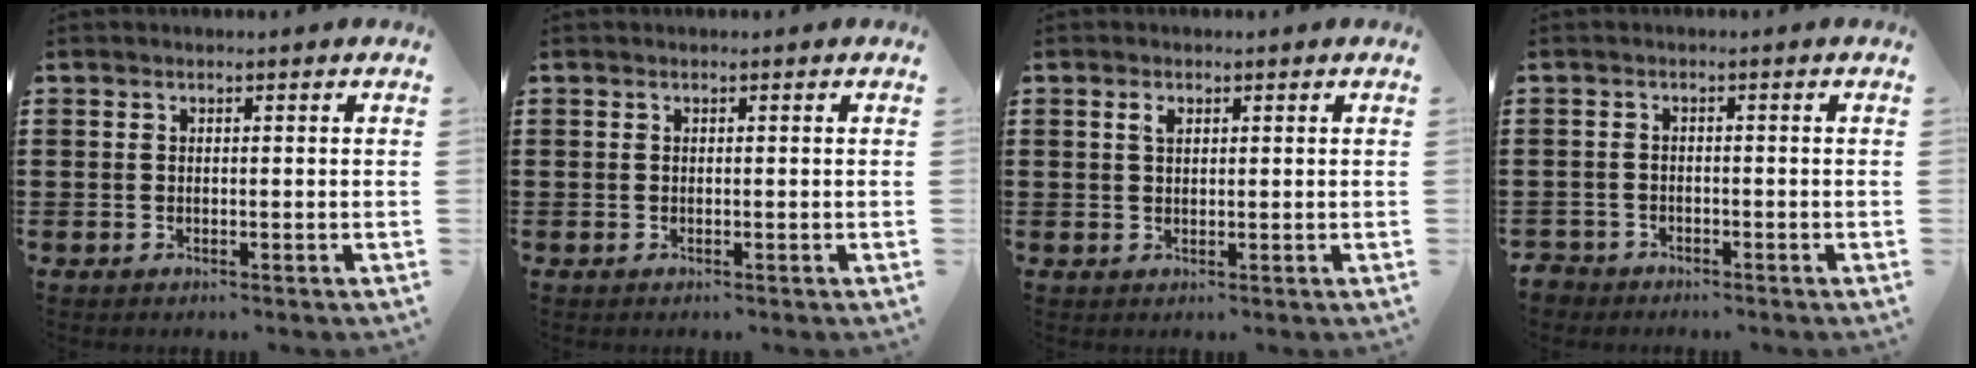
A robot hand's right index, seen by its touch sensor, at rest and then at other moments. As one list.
[{"total": 0.0}, {"total": 1.4, "force": [0.7, 0.7, 1.0], "torque": [-0.023, 0.004, 0.012]}, {"total": 2.0, "force": [-1.8, 0.7, -0.2], "torque": [-0.003, -0.001, -0.043]}]